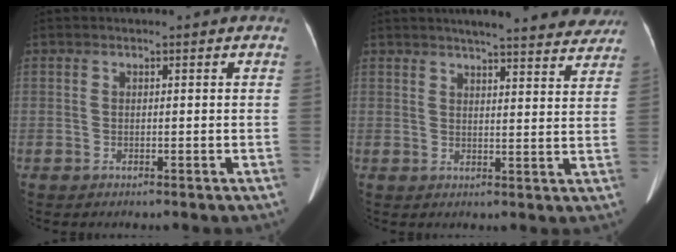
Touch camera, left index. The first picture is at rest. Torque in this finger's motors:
{"motor_torque": [0.82, -0.94, 0.04, 0.08]}